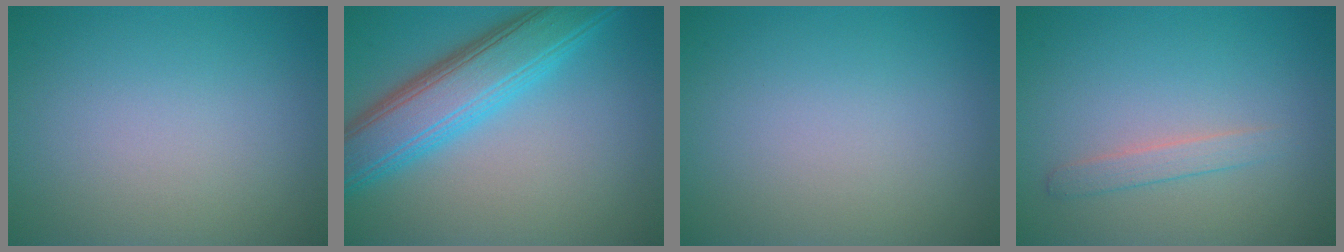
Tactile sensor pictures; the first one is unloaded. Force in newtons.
{"total": 7.5, "press": 7.5, "slide": 0.2}
{"total": 0.0}
{"total": 1.4, "press": 1.4, "slide": 0.1}